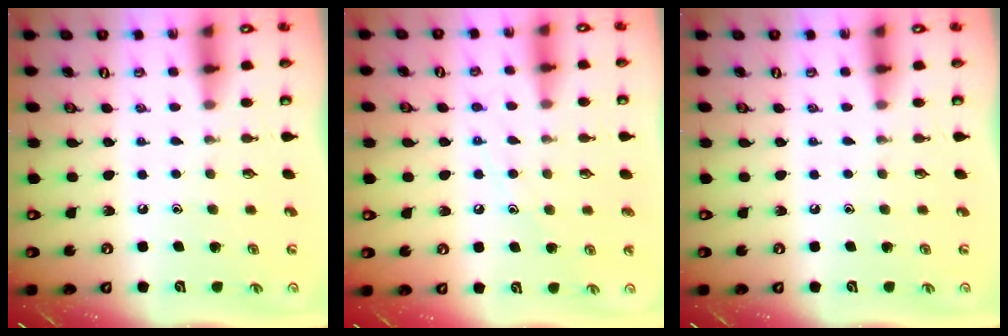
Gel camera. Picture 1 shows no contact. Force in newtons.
{"total": 7.6, "press": 7.6, "slide": 0.4}
{"total": 0.0}